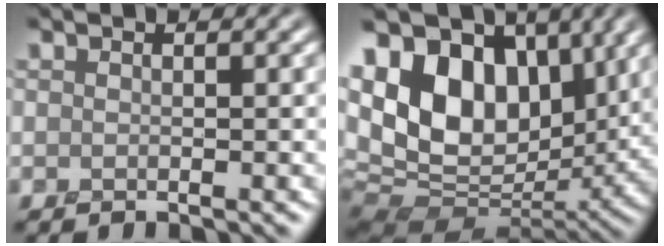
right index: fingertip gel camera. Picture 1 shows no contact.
{"total": 15.4, "force": [5.3, 9.3, 11.1], "torque": [-0.194, 0.027, 0.081]}